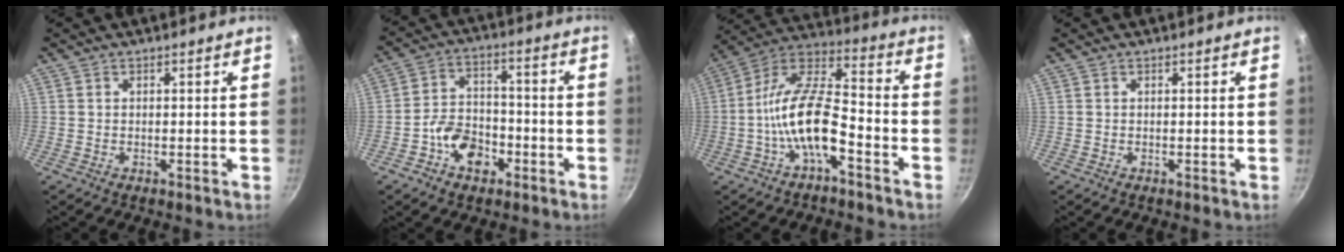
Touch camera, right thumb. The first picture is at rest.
{"total": 9.2, "force": [-4.2, 6.4, 5.1], "torque": [-0.061, 0.040, -0.079]}
{"total": 14.2, "force": [-5.3, 5.7, 11.8], "torque": [-0.213, 0.050, -0.113]}
{"total": 0.0}